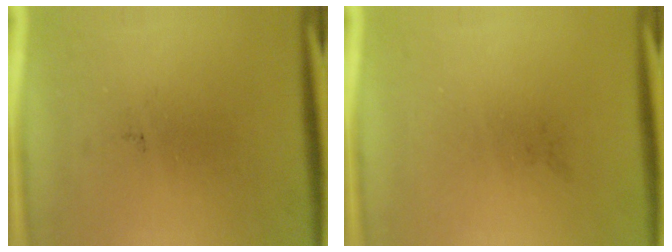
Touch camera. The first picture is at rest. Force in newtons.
{"total": 0.0}